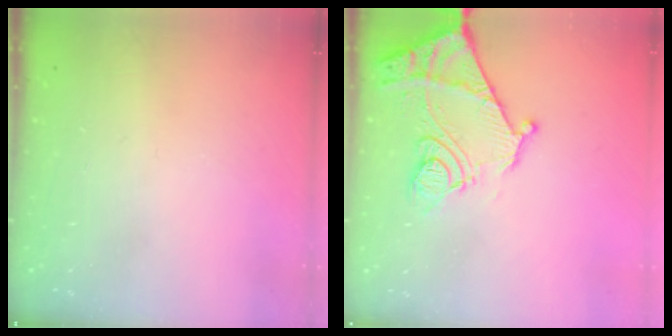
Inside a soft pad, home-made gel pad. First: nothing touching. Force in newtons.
{"total": 14.3, "press": 14.3, "slide": 1.4}